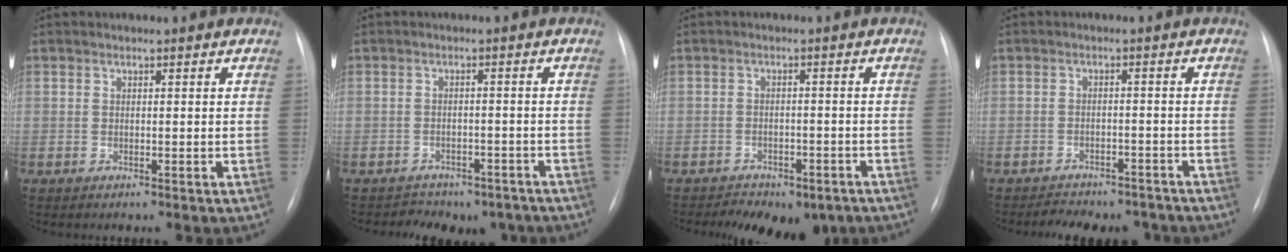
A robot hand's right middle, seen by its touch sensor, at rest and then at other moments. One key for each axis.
{"total": 8.2, "fx": -6.8, "fy": 4.4, "fz": 1.1, "tx": -0.010, "ty": 0.016, "tz": -0.072}
{"total": 11.0, "fx": -8.4, "fy": 5.3, "fz": 4.7, "tx": -0.072, "ty": 0.005, "tz": -0.102}
{"total": 9.7, "fx": -8.7, "fy": 3.6, "fz": 2.5, "tx": -0.042, "ty": 0.006, "tz": -0.103}